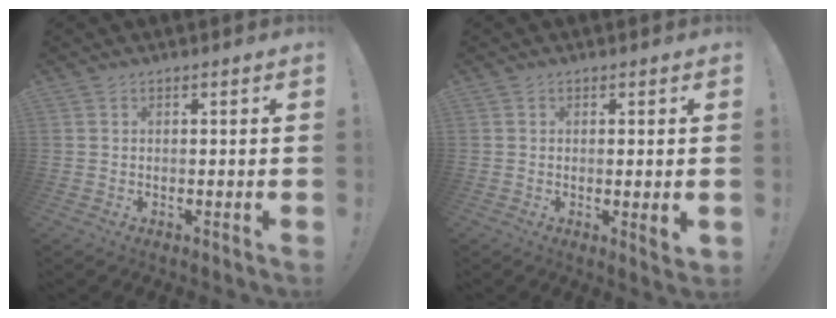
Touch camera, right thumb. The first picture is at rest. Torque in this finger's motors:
{"motor_torque": [-0.18, 0.24, -0.06, 0.42, -0.09]}